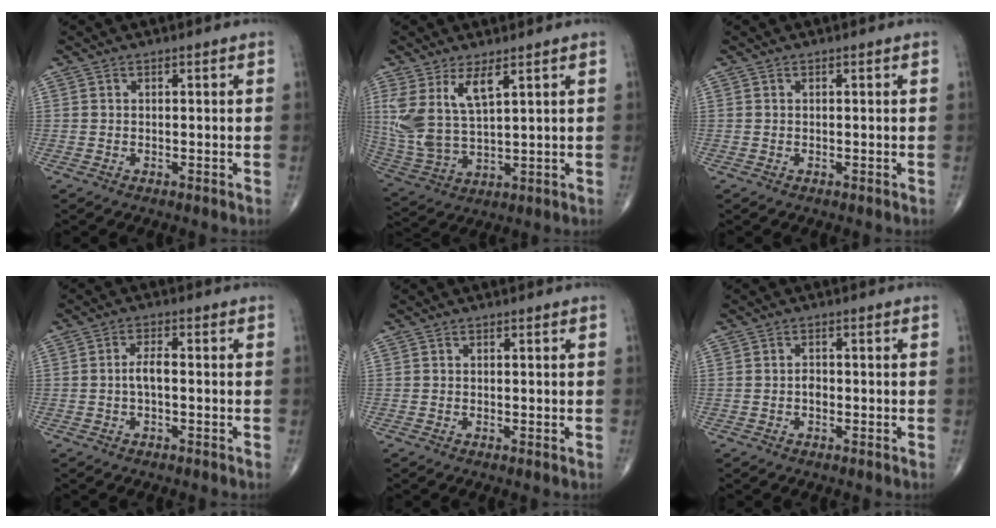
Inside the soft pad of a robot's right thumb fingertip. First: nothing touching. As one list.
[{"total": 10.7, "force": [4.7, 4.2, 8.7], "torque": [-0.190, -0.023, 0.109]}, {"total": 0.0}, {"total": 2.9, "force": [-0.4, 1.2, 2.7], "torque": [-0.053, 0.011, -0.010]}, {"total": 0.0}, {"total": 1.4, "force": [-0.4, 0.9, 1.0], "torque": [-0.012, 0.004, -0.008]}]